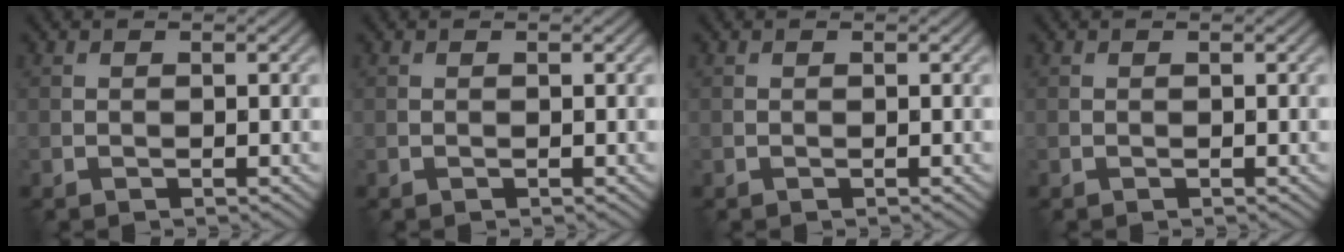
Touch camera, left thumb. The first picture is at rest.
{"total": 0.0}
{"total": 0.0}
{"total": 0.0}